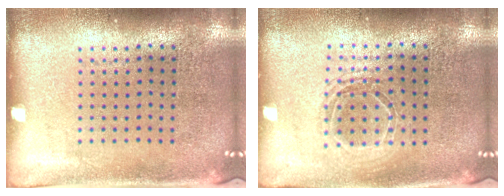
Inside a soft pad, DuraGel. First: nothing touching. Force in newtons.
{"total": 1.5, "press": 1.4, "slide": 0.7}